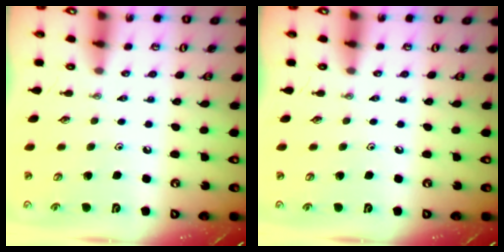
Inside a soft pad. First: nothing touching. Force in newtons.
{"total": 0.0}